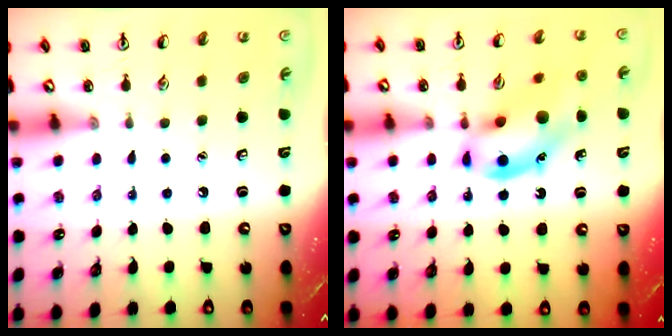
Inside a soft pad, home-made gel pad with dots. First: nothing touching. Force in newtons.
{"total": 13.4, "press": 13.3, "slide": 2.2}